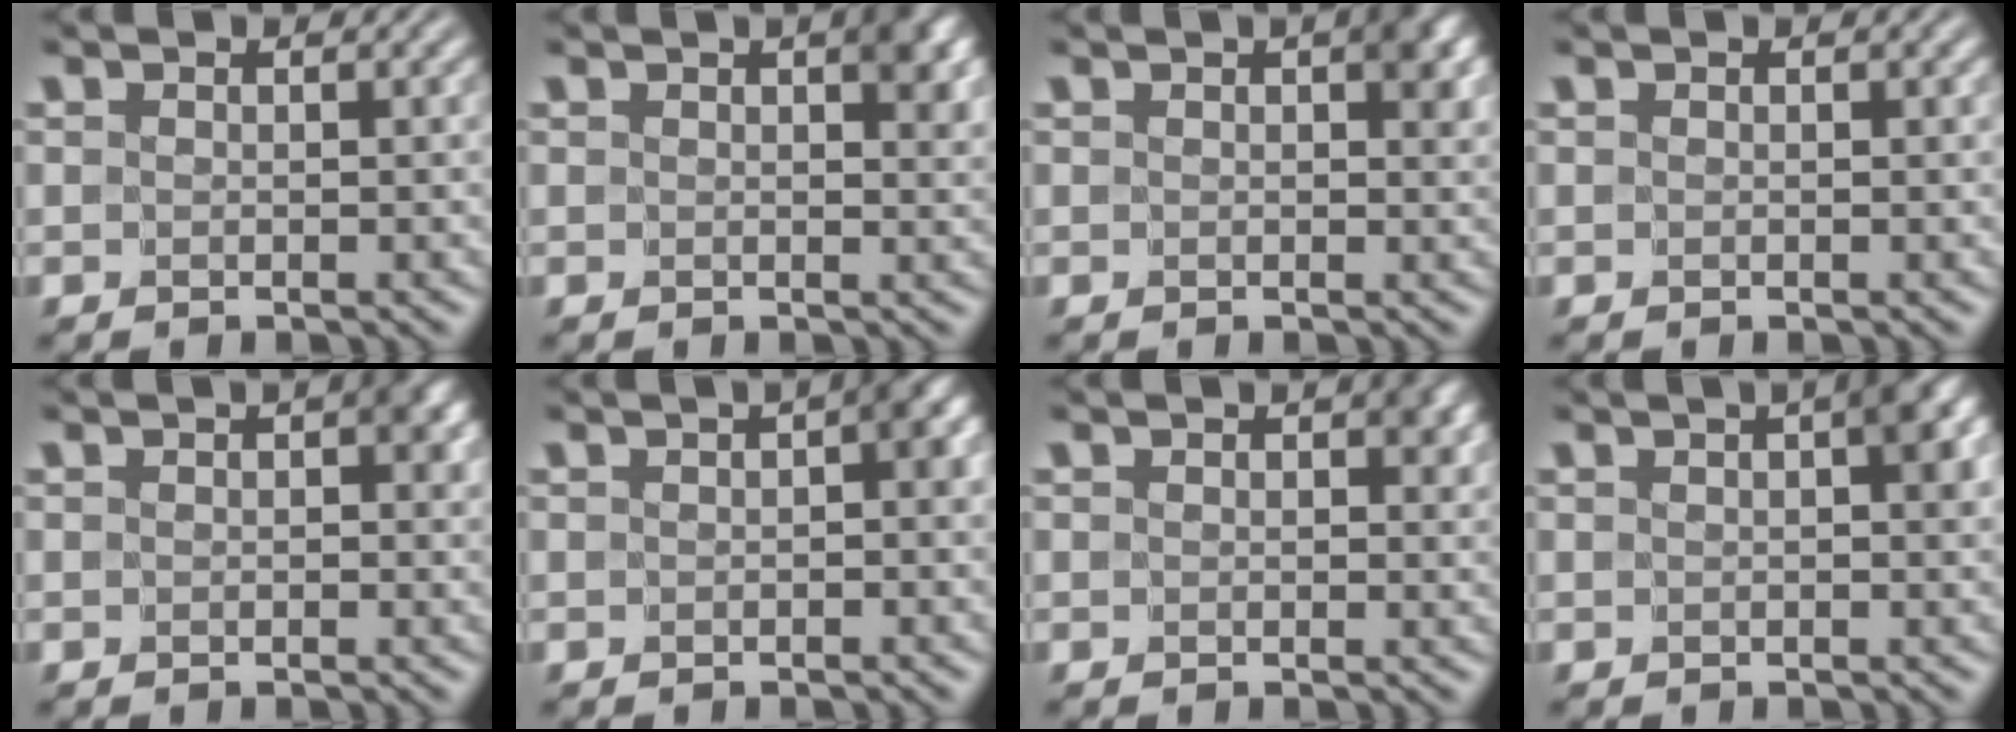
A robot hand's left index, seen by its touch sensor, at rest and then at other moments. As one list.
[{"total": 2.9, "force": [1.1, 1.4, 2.3], "torque": [-0.023, 0.001, 0.016]}, {"total": 2.6, "force": [0.7, 1.3, 2.1], "torque": [-0.019, 0.002, 0.010]}, {"total": 0.0}, {"total": 1.7, "force": [0.2, 1.0, 1.4], "torque": [-0.011, 0.003, 0.001]}, {"total": 2.0, "force": [-0.1, 0.8, 1.9], "torque": [-0.020, 0.008, -0.004]}, {"total": 1.6, "force": [0.5, 1.0, 1.2], "torque": [-0.009, -0.002, 0.007]}, {"total": 2.5, "force": [0.5, 0.6, 2.3], "torque": [-0.024, 0.010, 0.005]}]